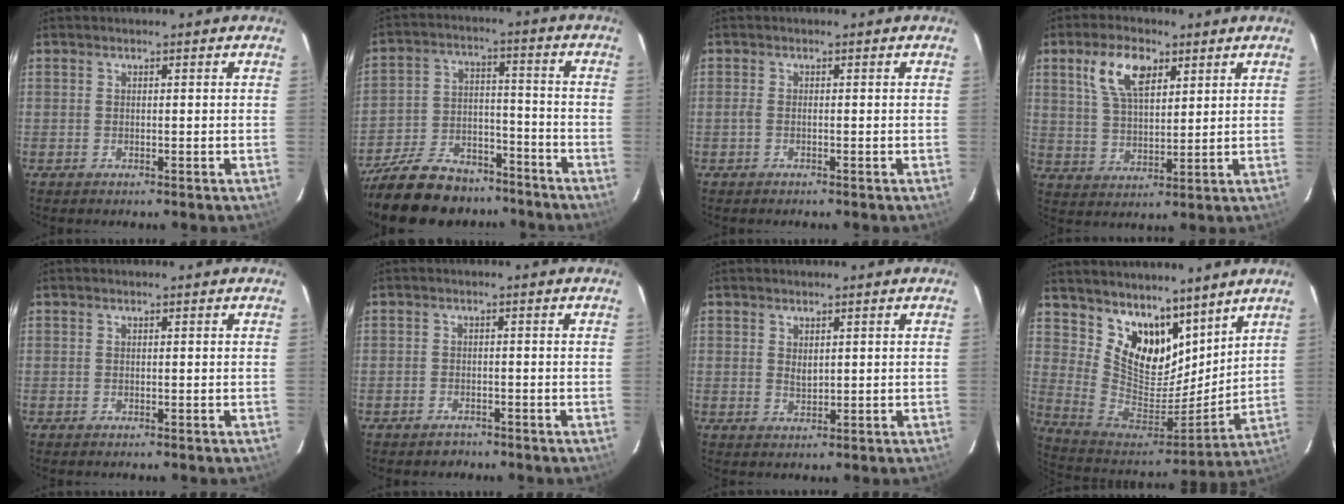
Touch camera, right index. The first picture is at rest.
{"total": 21.5, "force": [-17.2, 9.7, 8.4], "torque": [-0.198, 0.017, -0.259]}
{"total": 0.7, "force": [-0.2, 0.2, 0.6], "torque": [-0.013, 0.002, -0.006]}
{"total": 9.6, "force": [4.7, 4.6, 6.9], "torque": [-0.135, 0.017, 0.092]}
{"total": 0.0}
{"total": 2.7, "force": [-2.0, 1.8, 0.2], "torque": [-0.012, 0.007, -0.030]}
{"total": 1.9, "force": [1.0, 1.1, 1.2], "torque": [-0.018, 0.000, 0.019]}
{"total": 16.4, "force": [11.6, 9.1, 7.3], "torque": [-0.151, -0.018, 0.220]}